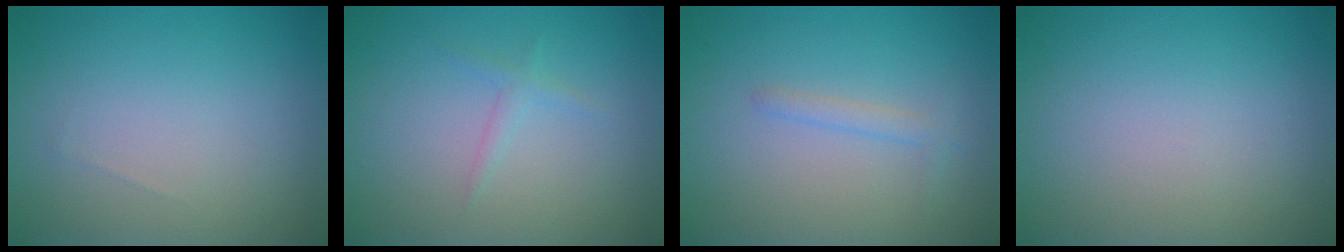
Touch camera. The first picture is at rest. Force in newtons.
{"total": 0.9, "press": 0.9, "slide": 0.1}
{"total": 1.2, "press": 1.2, "slide": 0.0}
{"total": 0.0}